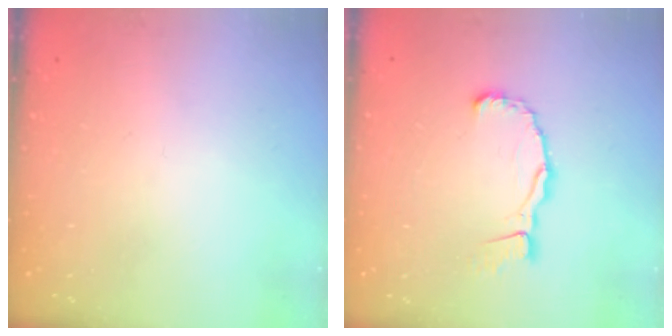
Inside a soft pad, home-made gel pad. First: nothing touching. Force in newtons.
{"total": 9.0, "press": 8.9, "slide": 1.1}